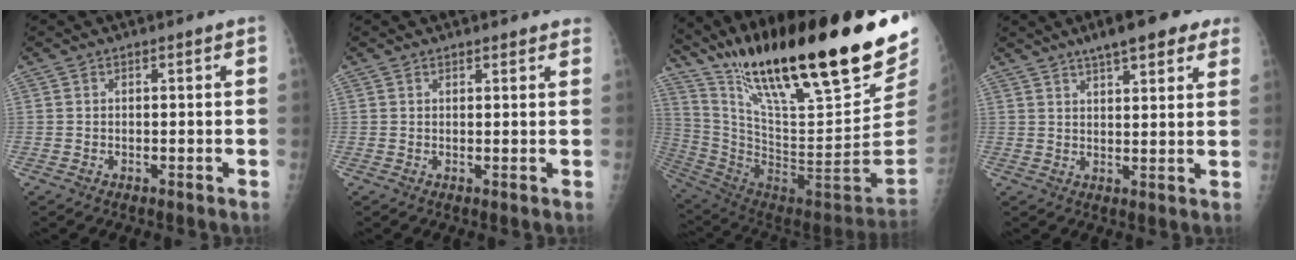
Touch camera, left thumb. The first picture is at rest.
{"total": 2.7, "force": [2.4, 0.7, 0.8], "torque": [0.003, -0.004, 0.023]}
{"total": 37.3, "force": [23.0, 9.0, 28.0], "torque": [-0.423, -0.069, 0.395]}
{"total": 11.8, "force": [7.9, 3.3, 8.1], "torque": [-0.088, -0.013, 0.106]}